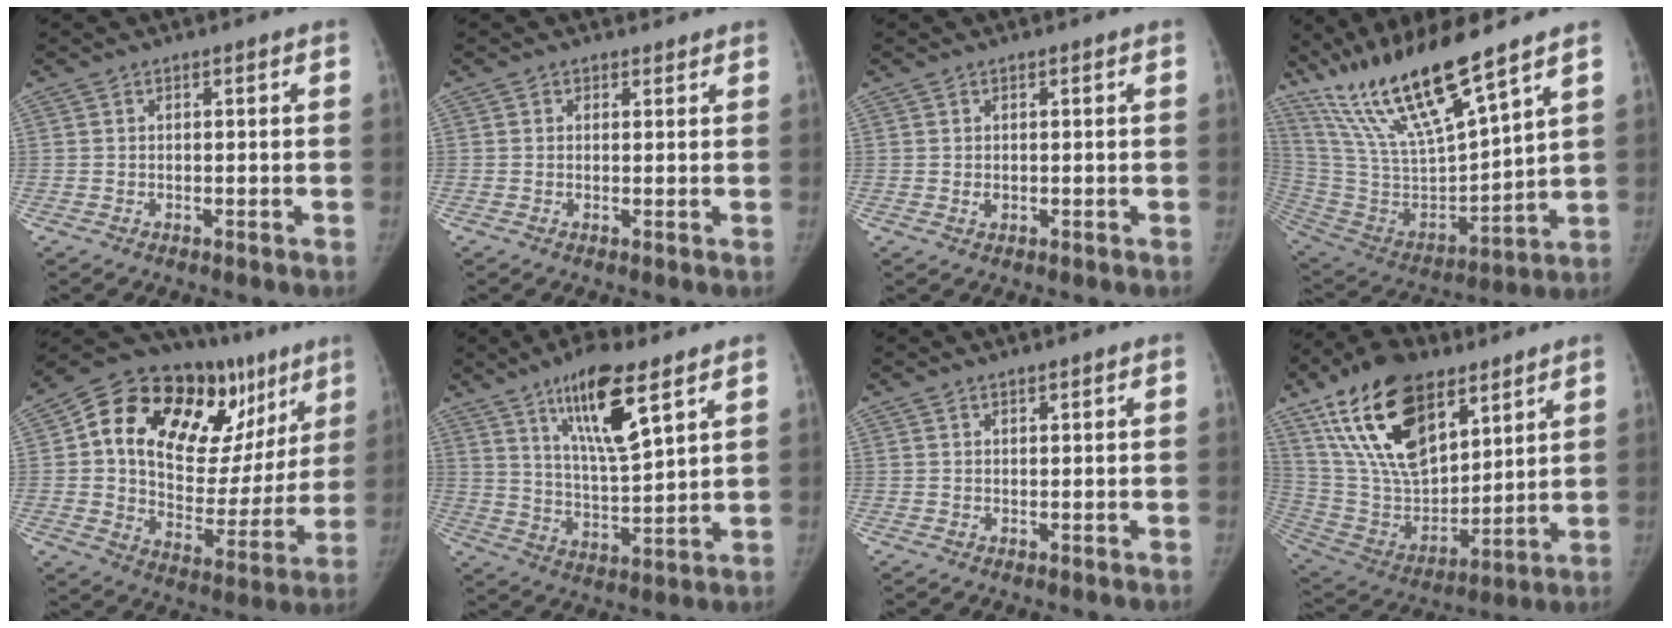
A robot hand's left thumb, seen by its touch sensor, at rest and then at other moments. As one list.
[{"total": 1.2, "force": [0.8, 0.8, -0.2], "torque": [0.015, -0.004, 0.006]}, {"total": 0.8, "force": [0.2, 0.6, 0.6], "torque": [-0.005, -0.001, 0.006]}, {"total": 21.7, "force": [15.9, 3.4, 14.3], "torque": [-0.253, -0.070, 0.312]}, {"total": 30.1, "force": [13.6, 17.2, 20.6], "torque": [-0.263, 0.019, 0.221]}, {"total": 14.0, "force": [7.9, 3.2, 11.1], "torque": [-0.182, -0.045, 0.144]}, {"total": 0.7, "force": [0.7, 0.0, 0.3], "torque": [-0.003, -0.005, 0.013]}, {"total": 24.9, "force": [13.6, 13.1, 16.3], "torque": [-0.286, -0.040, 0.255]}]